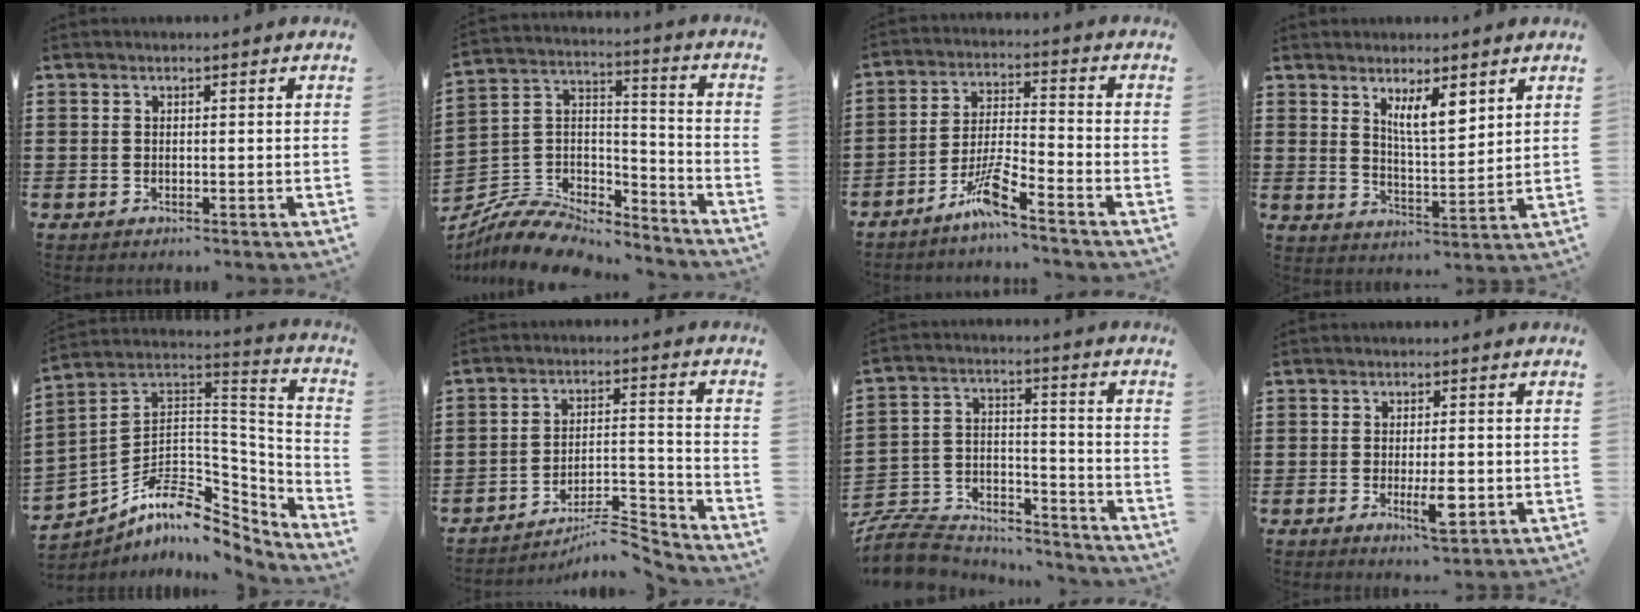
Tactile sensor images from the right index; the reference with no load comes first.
{"total": 8.8, "force": [-8.1, 2.9, 1.9], "torque": [-0.052, 0.006, -0.162]}
{"total": 6.9, "force": [-5.6, 0.3, 4.1], "torque": [-0.094, -0.009, -0.111]}
{"total": 6.2, "force": [3.7, 1.9, 4.6], "torque": [-0.091, -0.006, 0.062]}
{"total": 8.3, "force": [-5.4, 4.8, 4.2], "torque": [-0.088, -0.009, -0.099]}
{"total": 6.3, "force": [-5.9, 0.6, 2.2], "torque": [-0.035, 0.003, -0.113]}
{"total": 8.2, "force": [-7.8, 2.1, 1.5], "torque": [-0.039, 0.013, -0.155]}
{"total": 5.1, "force": [-1.4, 1.4, 4.7], "torque": [-0.082, -0.004, -0.024]}